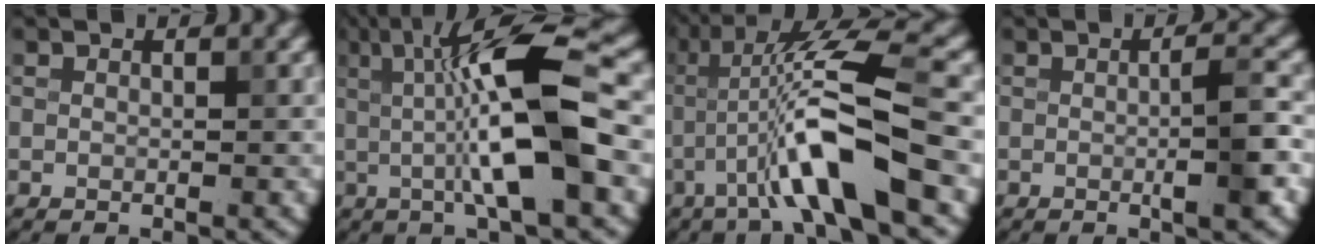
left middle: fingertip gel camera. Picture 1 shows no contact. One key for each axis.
{"total": 10.3, "fx": 0.8, "fy": 2.1, "fz": 10.1, "tx": -0.166, "ty": 0.004, "tz": 0.014}
{"total": 8.7, "fx": -2.6, "fy": 1.2, "fz": 8.2, "tx": -0.152, "ty": 0.013, "tz": -0.050}
{"total": 3.8, "fx": -0.3, "fy": 0.7, "fz": 3.7, "tx": -0.053, "ty": 0.000, "tz": -0.006}